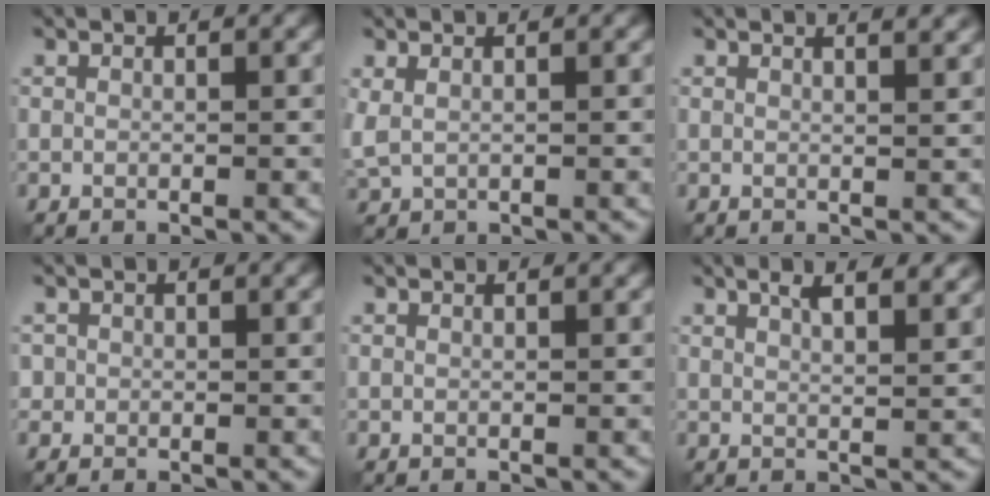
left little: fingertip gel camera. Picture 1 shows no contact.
{"total": 1.6, "force": [0.5, 1.0, 1.2], "torque": [-0.037, 0.000, 0.015]}
{"total": 3.1, "force": [2.3, 1.2, 1.7], "torque": [-0.001, 0.016, 0.004]}
{"total": 0.7, "force": [0.0, 0.7, 0.0], "torque": [0.007, -0.002, -0.002]}
{"total": 0.0}
{"total": 5.9, "force": [3.7, 2.2, 4.0], "torque": [-0.035, 0.025, 0.031]}